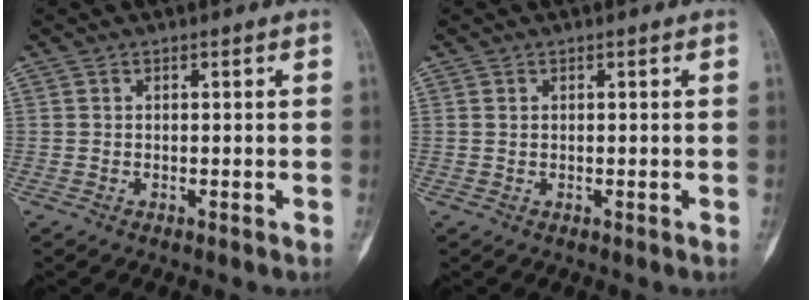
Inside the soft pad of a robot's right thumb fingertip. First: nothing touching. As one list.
[{"total": 0.6, "force": [0.2, 0.4, 0.4], "torque": [-0.008, 0.002, 0.006]}]